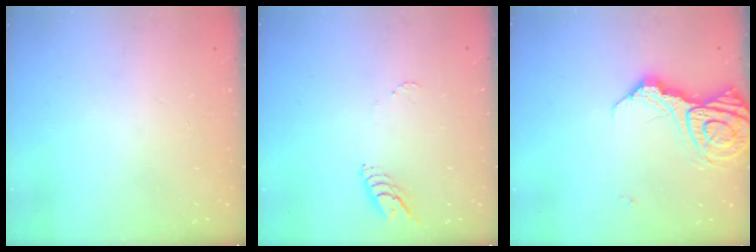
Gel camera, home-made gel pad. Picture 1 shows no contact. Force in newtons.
{"total": 5.9, "press": 5.9, "slide": 0.3}
{"total": 15.1, "press": 15.0, "slide": 1.8}